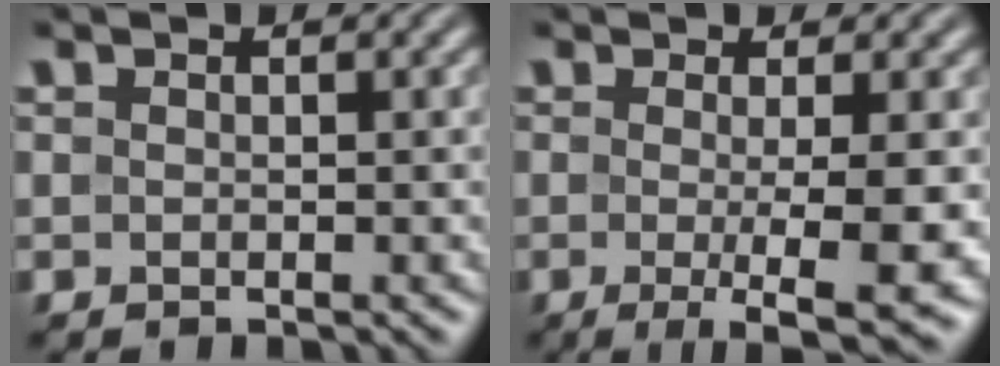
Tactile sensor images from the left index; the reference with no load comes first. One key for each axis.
{"total": 6.8, "fx": -1.3, "fy": 1.3, "fz": 6.5, "tx": -0.095, "ty": -0.016, "tz": -0.017}